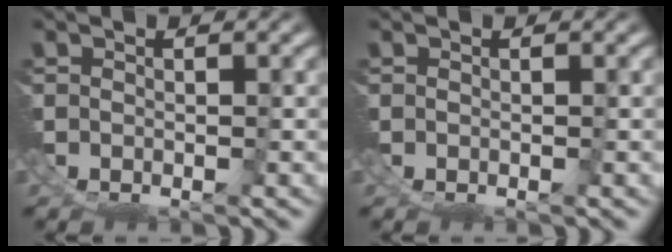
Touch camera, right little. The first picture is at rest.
{"total": 0.0}